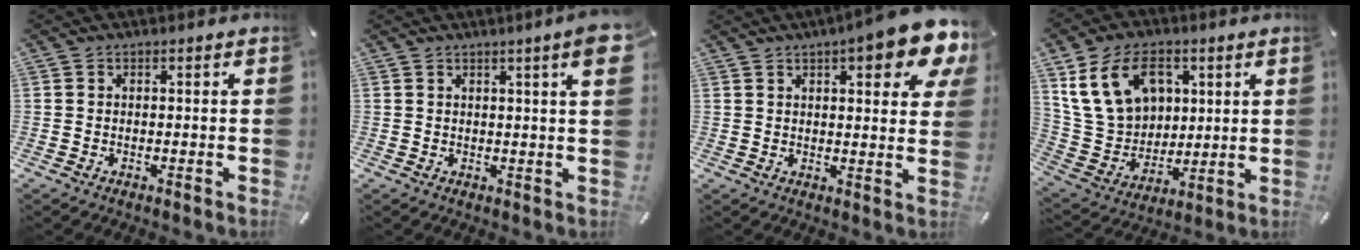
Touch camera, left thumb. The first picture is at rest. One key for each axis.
{"total": 6.4, "fx": 2.9, "fy": 0.4, "fz": 5.7, "tx": -0.085, "ty": -0.010, "tz": 0.045}
{"total": 12.8, "fx": 7.4, "fy": 3.2, "fz": 9.9, "tx": -0.134, "ty": -0.037, "tz": 0.118}
{"total": 16.5, "fx": 6.7, "fy": 12.4, "fz": 8.6, "tx": -0.182, "ty": -0.011, "tz": 0.130}